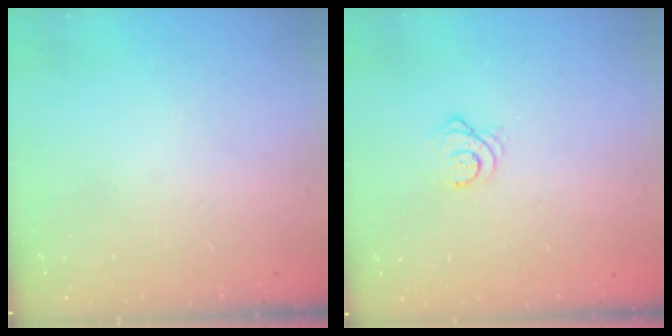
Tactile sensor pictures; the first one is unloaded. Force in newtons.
{"total": 3.7, "press": 3.7, "slide": 0.6}